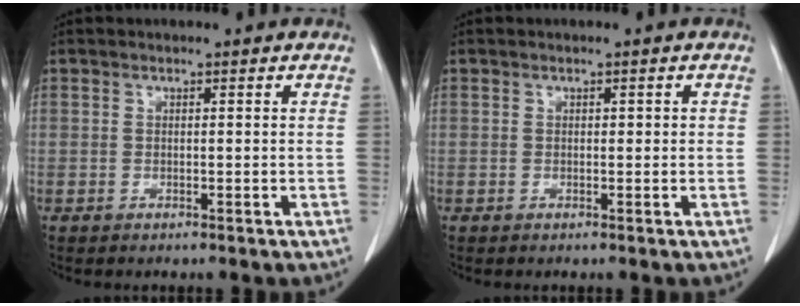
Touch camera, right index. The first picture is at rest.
{"total": 1.0, "force": [0.2, 0.5, 0.8], "torque": [-0.013, 0.006, 0.005]}